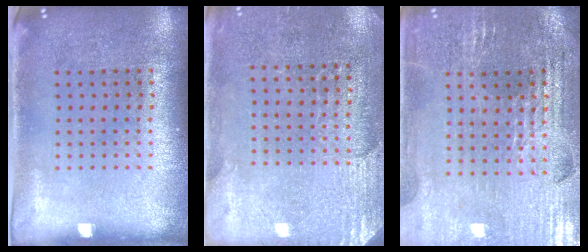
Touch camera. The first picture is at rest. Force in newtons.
{"total": 2.7, "press": 2.5, "slide": 0.9}
{"total": 2.8, "press": 2.7, "slide": 0.5}